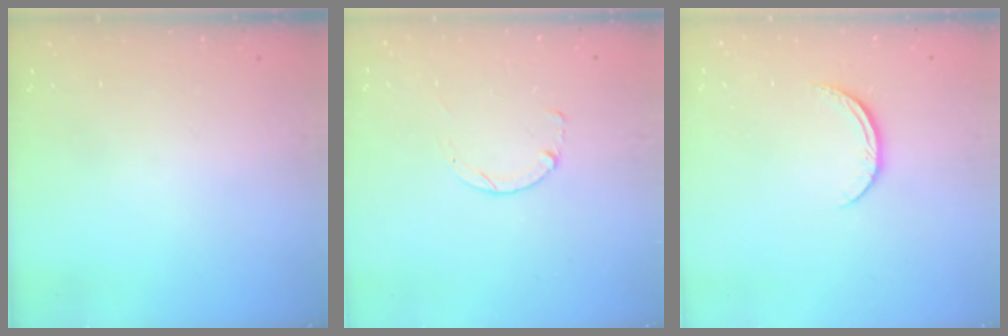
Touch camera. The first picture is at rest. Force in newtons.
{"total": 0.0}
{"total": 6.2, "press": 6.1, "slide": 0.7}